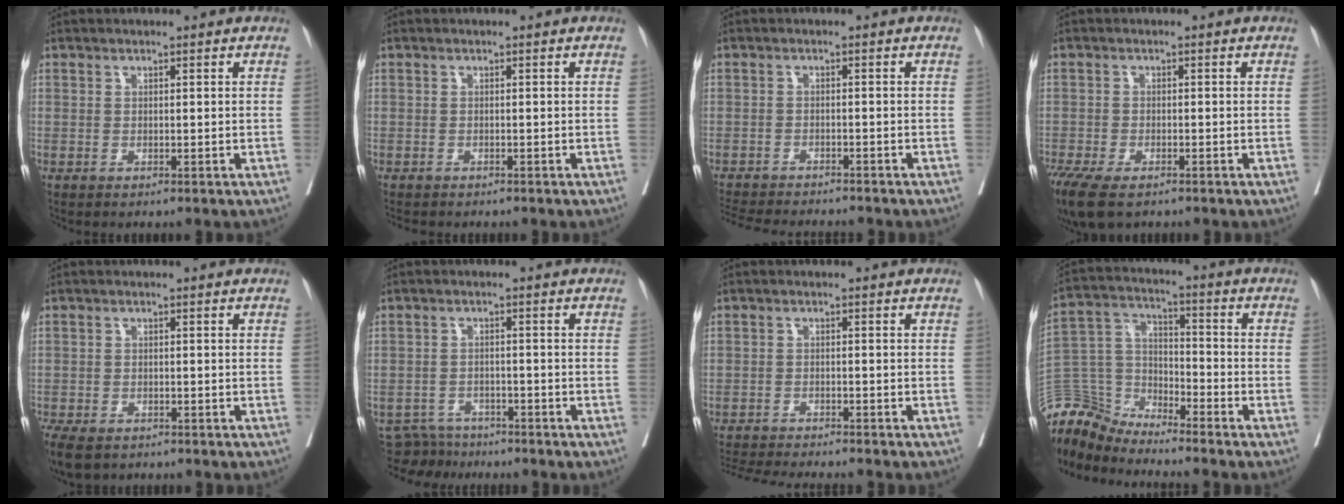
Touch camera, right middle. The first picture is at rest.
{"total": 3.2, "force": [-2.8, 1.0, 1.2], "torque": [-0.020, -0.007, -0.037]}
{"total": 11.4, "force": [-10.5, 1.7, 4.0], "torque": [-0.069, -0.010, -0.149]}
{"total": 9.2, "force": [-6.5, 3.5, 5.5], "torque": [-0.107, -0.019, -0.107]}
{"total": 9.0, "force": [-6.1, 5.0, 4.4], "torque": [-0.103, -0.017, -0.089]}
{"total": 4.6, "force": [-4.4, 1.3, -0.9], "torque": [0.017, 0.001, -0.074]}
{"total": 11.1, "force": [-10.3, 0.6, 4.1], "torque": [-0.057, -0.012, -0.150]}
{"total": 9.7, "force": [-9.5, 1.4, -1.0], "torque": [0.017, 0.042, -0.193]}